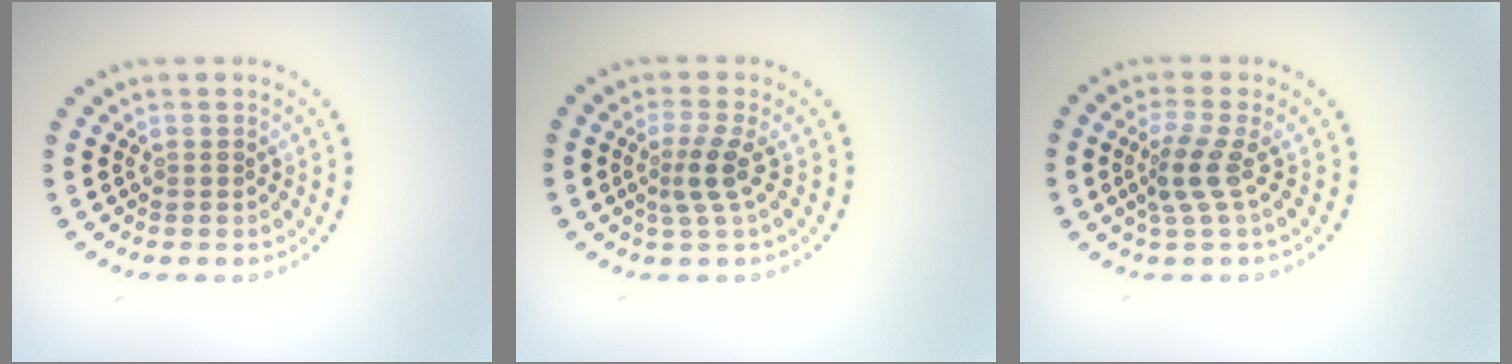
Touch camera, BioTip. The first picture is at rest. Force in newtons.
{"total": 2.5, "press": 1.8, "slide": 1.7}
{"total": 2.5, "press": 1.8, "slide": 1.8}